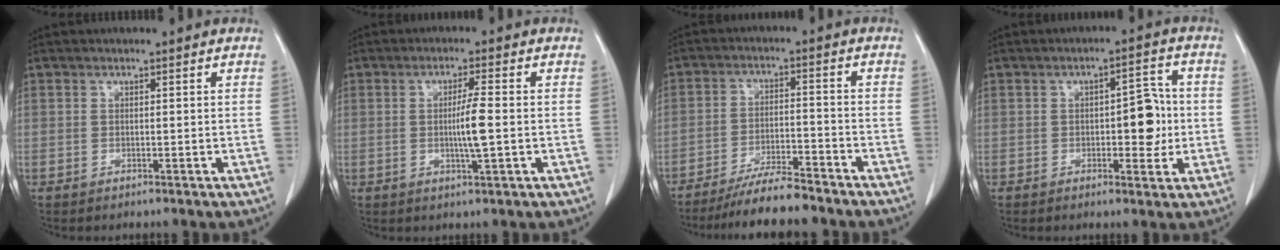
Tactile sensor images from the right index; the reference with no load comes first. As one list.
[{"total": 4.6, "force": [-0.4, -0.2, 4.6], "torque": [-0.078, -0.005, -0.009]}, {"total": 8.4, "force": [-7.6, 0.5, 3.6], "torque": [-0.060, -0.017, -0.131]}, {"total": 6.2, "force": [-0.5, 2.6, 5.5], "torque": [-0.068, 0.016, -0.003]}]